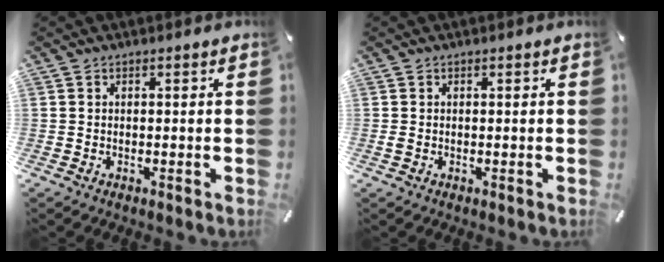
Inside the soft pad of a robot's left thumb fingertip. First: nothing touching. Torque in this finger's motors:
{"motor_torque": [0.40, 0.78, 0.19, 0.18, 0.30]}